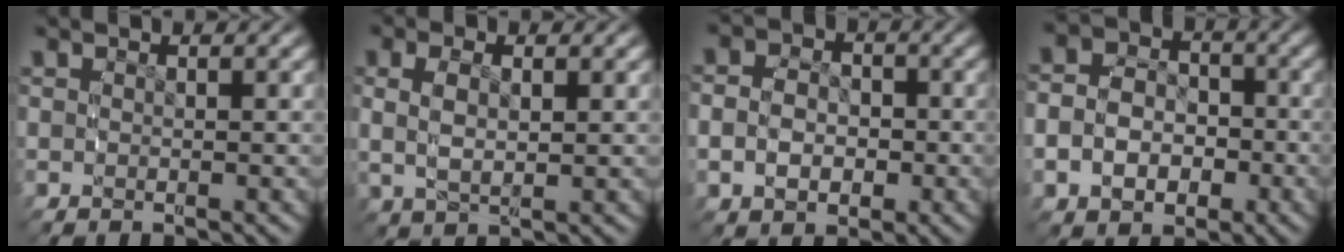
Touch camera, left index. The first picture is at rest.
{"total": 3.9, "force": [0.6, 2.5, 2.9], "torque": [-0.071, 0.004, 0.012]}
{"total": 5.2, "force": [-0.9, 4.4, 2.7], "torque": [-0.054, -0.002, -0.021]}
{"total": 8.0, "force": [-1.7, 6.9, 3.7], "torque": [-0.078, -0.011, -0.037]}